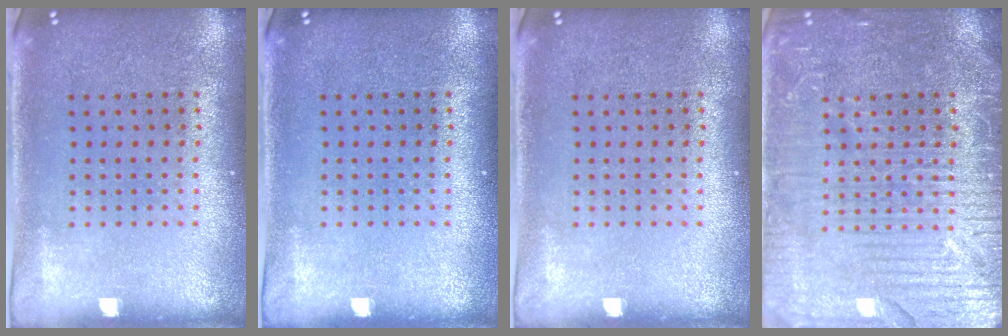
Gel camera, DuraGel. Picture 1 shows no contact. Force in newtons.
{"total": 0.0}
{"total": 0.0}
{"total": 4.5, "press": 4.5, "slide": 0.6}